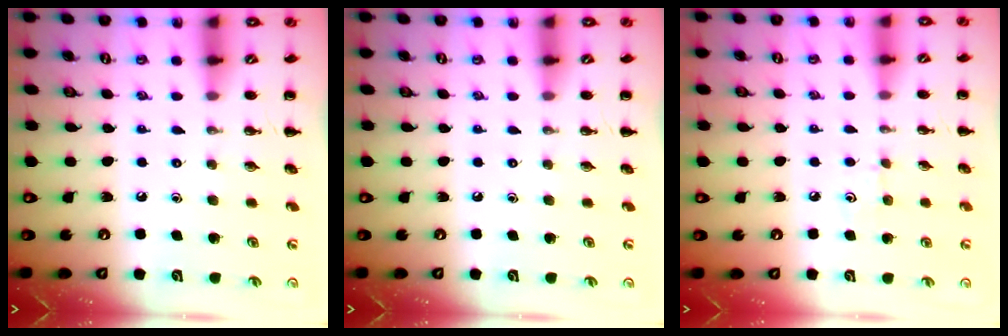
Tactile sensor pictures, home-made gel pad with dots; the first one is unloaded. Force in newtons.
{"total": 0.0}
{"total": 4.2, "press": 4.0, "slide": 1.5}